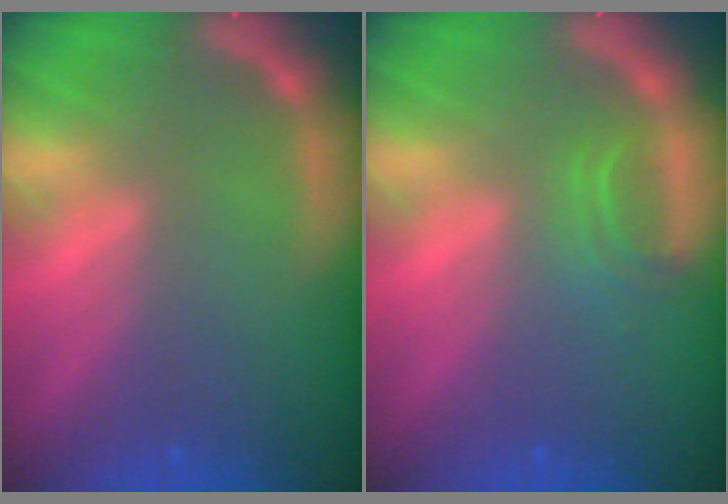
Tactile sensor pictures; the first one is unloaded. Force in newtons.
{"total": 1.9}